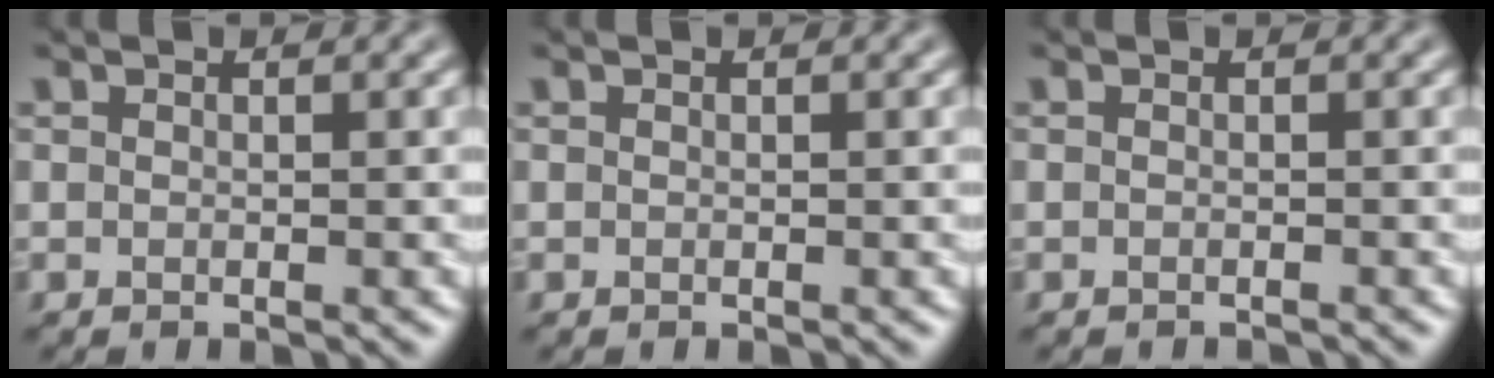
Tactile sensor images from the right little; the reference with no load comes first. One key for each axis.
{"total": 0.0}
{"total": 1.1, "fx": -1.0, "fy": 0.0, "fz": 0.1, "tx": 0.002, "ty": -0.004, "tz": -0.018}